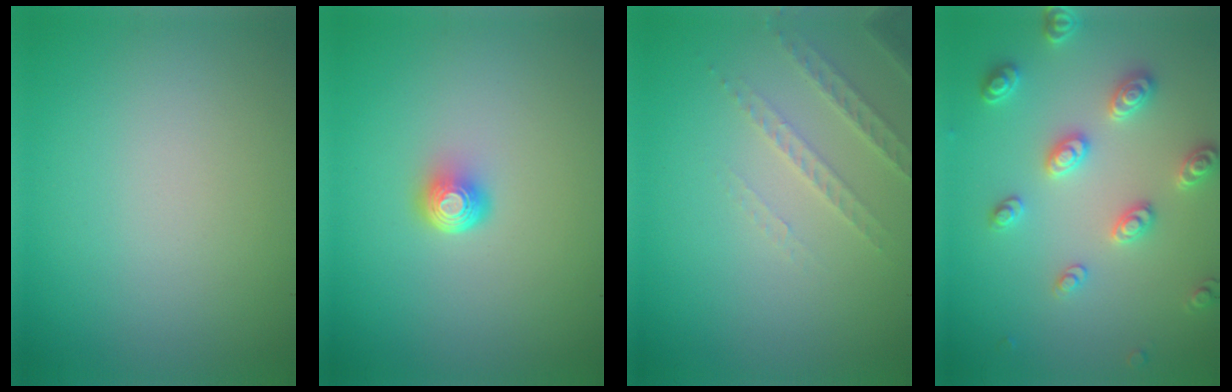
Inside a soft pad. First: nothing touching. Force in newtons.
{"total": 2.1, "press": 1.4, "slide": 1.6}
{"total": 2.2, "press": 2.1, "slide": 0.7}
{"total": 3.3, "press": 3.2, "slide": 0.9}